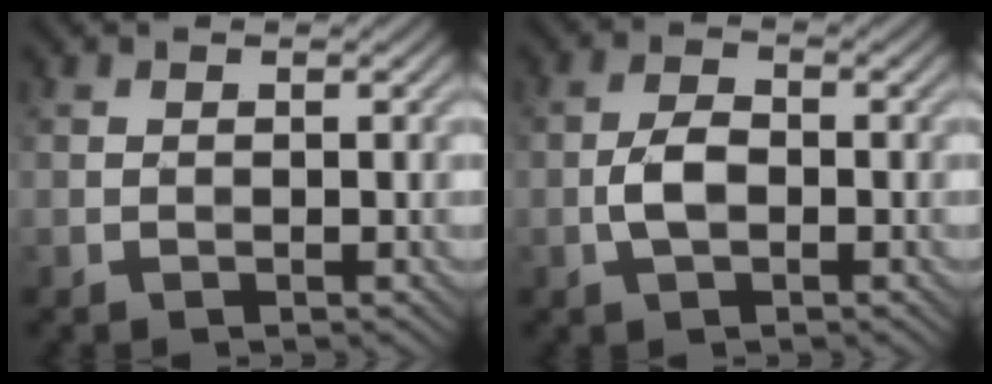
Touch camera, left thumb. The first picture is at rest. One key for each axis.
{"total": 3.6, "fx": -0.8, "fy": 2.0, "fz": 2.9, "tx": -0.070, "ty": 0.003, "tz": -0.017}